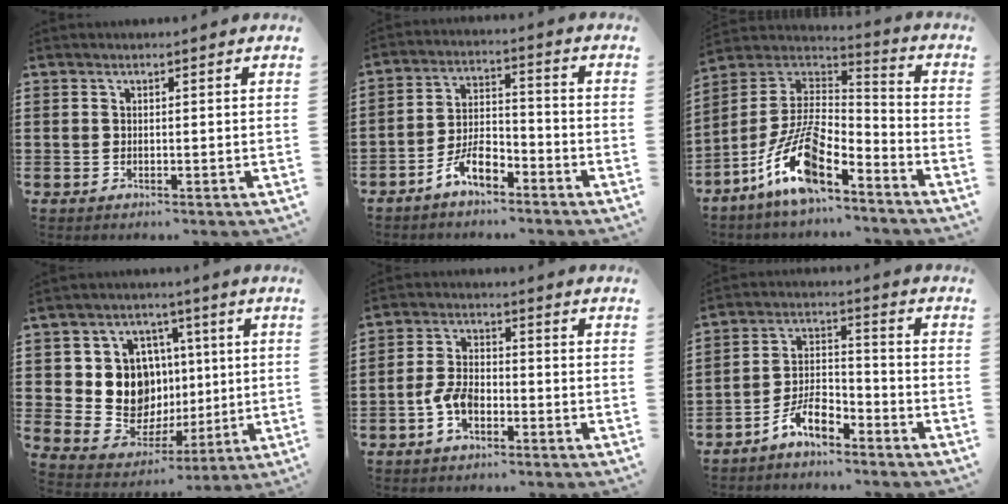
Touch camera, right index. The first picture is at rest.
{"total": 6.5, "force": [-4.5, 2.5, 4.0], "torque": [-0.084, 0.010, -0.087]}
{"total": 12.9, "force": [-8.0, 4.2, 9.1], "torque": [-0.202, 0.004, -0.158]}
{"total": 11.5, "force": [1.8, 10.3, 4.8], "torque": [-0.124, -0.001, 0.045]}
{"total": 5.1, "force": [-2.5, 2.7, 3.6], "torque": [-0.098, -0.005, -0.053]}
{"total": 6.8, "force": [-5.2, 2.4, 3.6], "torque": [-0.078, 0.010, -0.100]}